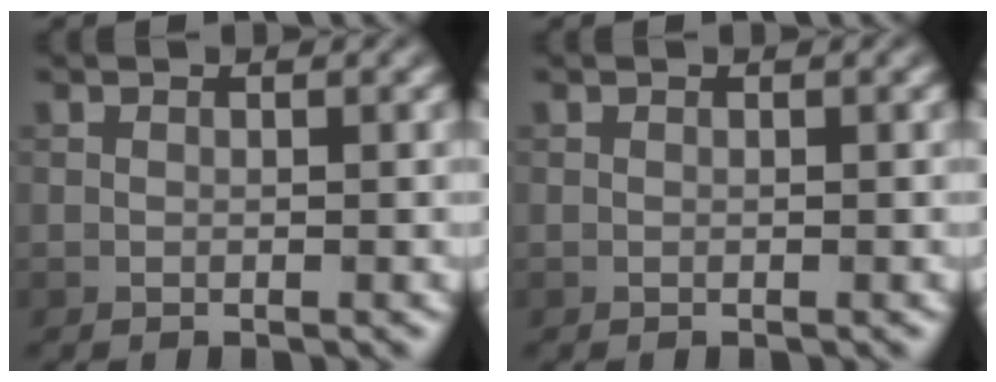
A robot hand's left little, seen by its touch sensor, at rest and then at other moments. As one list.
[{"total": 0.0}]